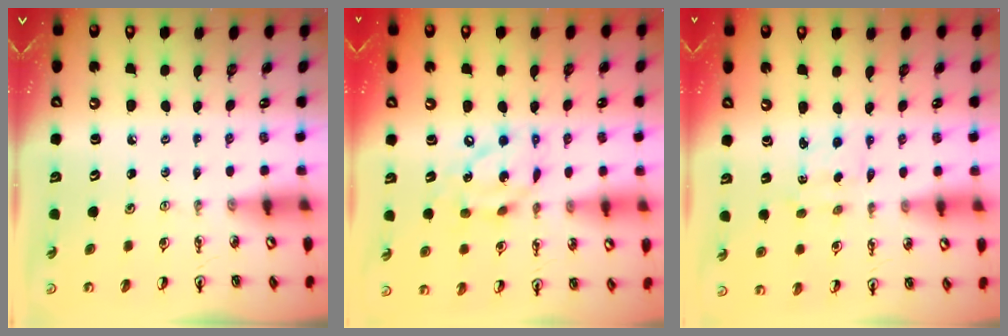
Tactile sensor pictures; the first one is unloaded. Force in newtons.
{"total": 12.7, "press": 12.7, "slide": 1.5}
{"total": 1.7, "press": 1.5, "slide": 0.8}